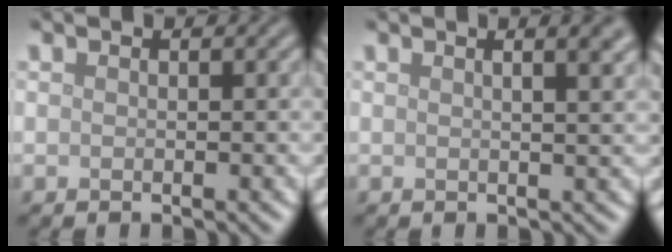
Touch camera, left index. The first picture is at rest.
{"total": 4.7, "force": [2.1, 2.0, 3.6], "torque": [-0.013, 0.026, -0.005]}